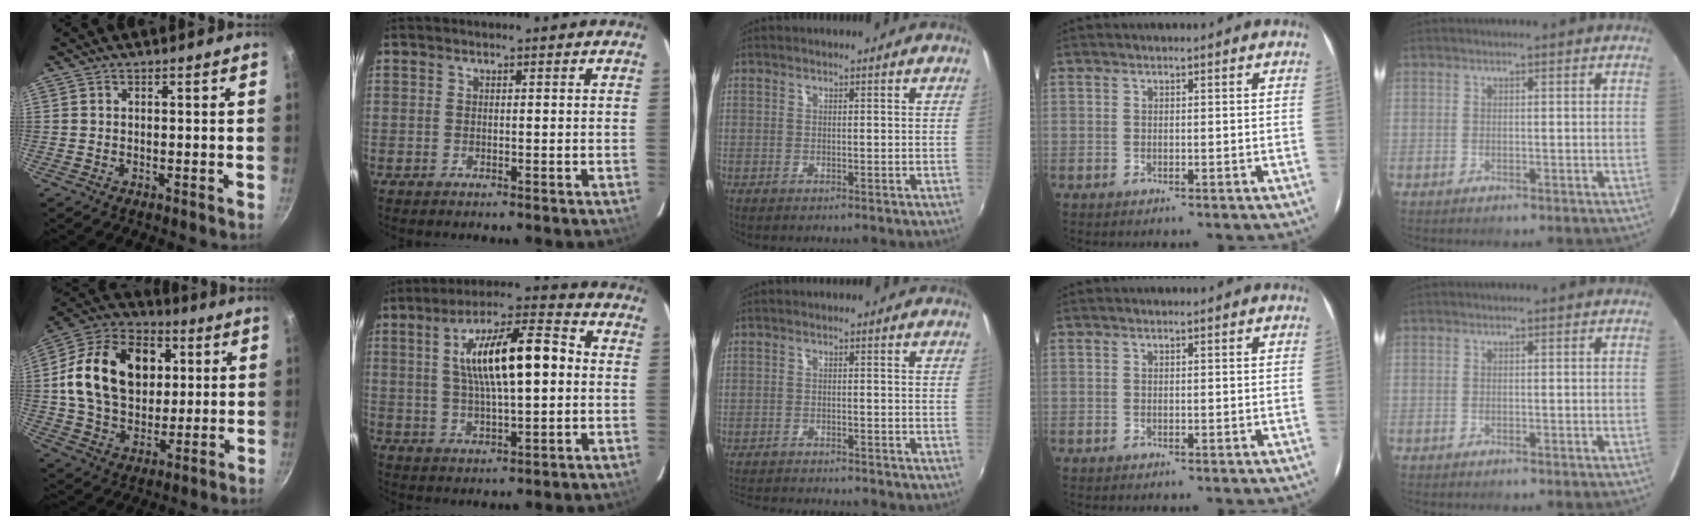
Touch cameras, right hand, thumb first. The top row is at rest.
{"thumb": {"total": 22.7, "force": [4.5, 16.4, 15.1], "torque": [-0.229, 0.014, 0.069]}, "index": {"total": 15.1, "force": [1.8, 4.3, 14.4], "torque": [-0.242, 0.024, 0.035]}, "middle": {"total": 9.3, "force": [-8.6, 1.4, 3.3], "torque": [-0.080, -0.011, -0.131]}}